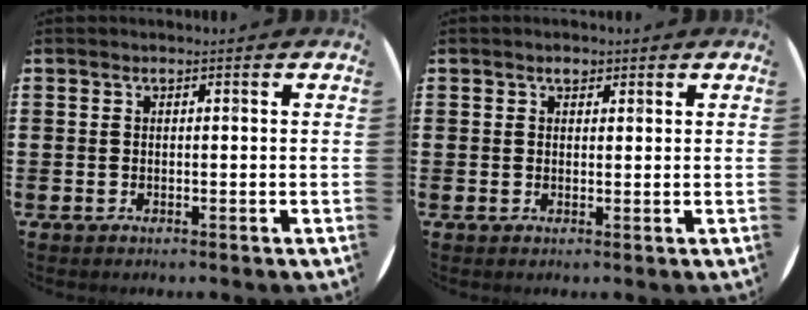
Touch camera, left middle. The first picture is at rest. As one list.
[{"total": 1.4, "force": [1.1, 0.8, 0.5], "torque": [-0.002, 0.003, 0.018]}]